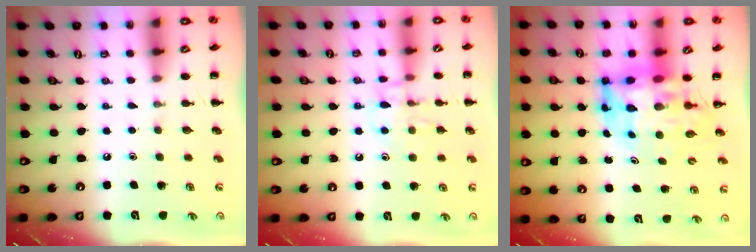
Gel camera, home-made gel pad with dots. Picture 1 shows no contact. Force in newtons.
{"total": 10.3, "press": 10.3, "slide": 0.5}
{"total": 9.7, "press": 9.2, "slide": 3.1}